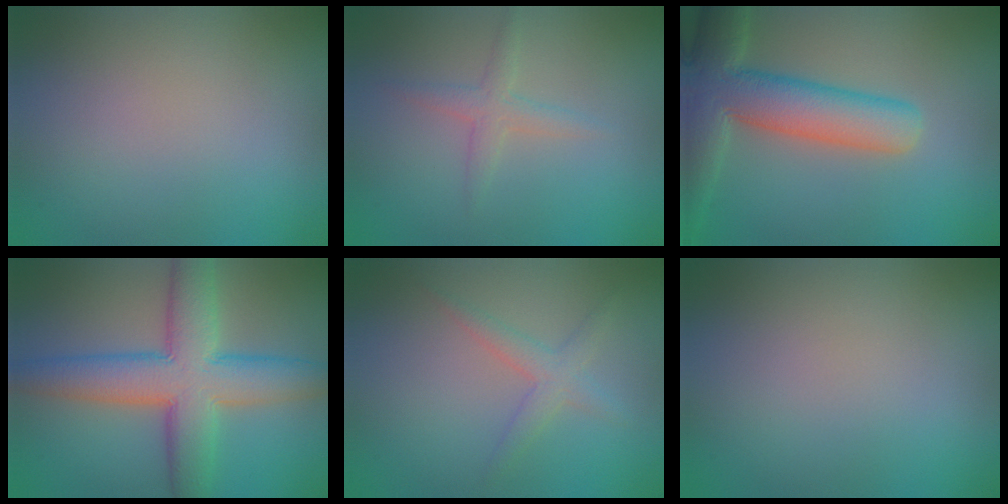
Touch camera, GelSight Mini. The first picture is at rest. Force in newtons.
{"total": 1.8, "press": 1.8, "slide": 0.0}
{"total": 9.0, "press": 8.9, "slide": 0.6}
{"total": 9.3, "press": 9.3, "slide": 0.1}
{"total": 2.1, "press": 2.1, "slide": 0.1}
{"total": 0.0}